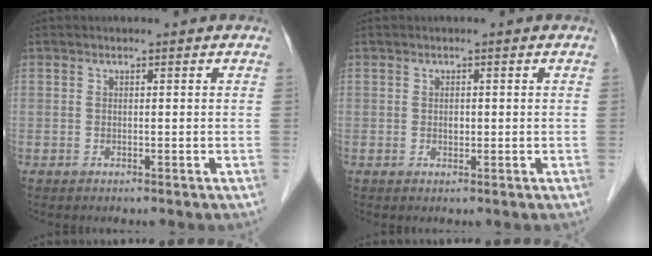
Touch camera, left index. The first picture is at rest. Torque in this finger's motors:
{"motor_torque": [0.09, 0.06, 0.00, 0.00]}